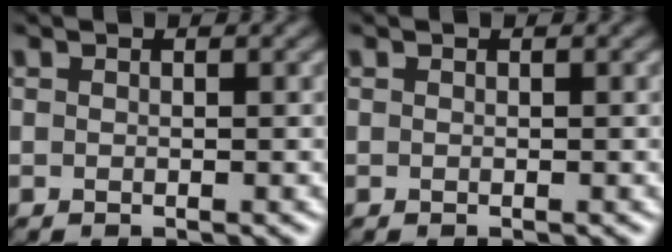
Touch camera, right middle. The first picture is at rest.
{"total": 0.0}